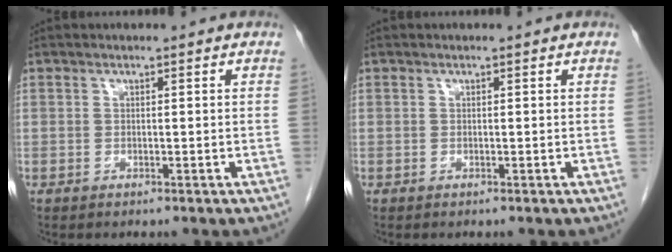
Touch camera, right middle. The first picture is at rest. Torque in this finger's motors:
{"motor_torque": [0.00, 0.00, 0.06, 0.00]}